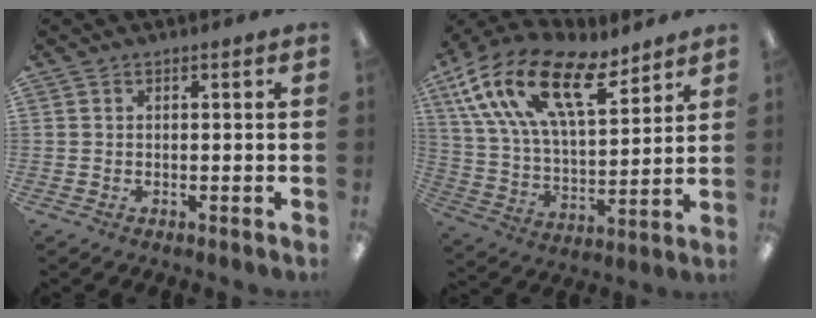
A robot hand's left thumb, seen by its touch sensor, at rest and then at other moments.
{"total": 21.3, "force": [12.5, 9.8, 14.2], "torque": [-0.273, -0.063, 0.223]}